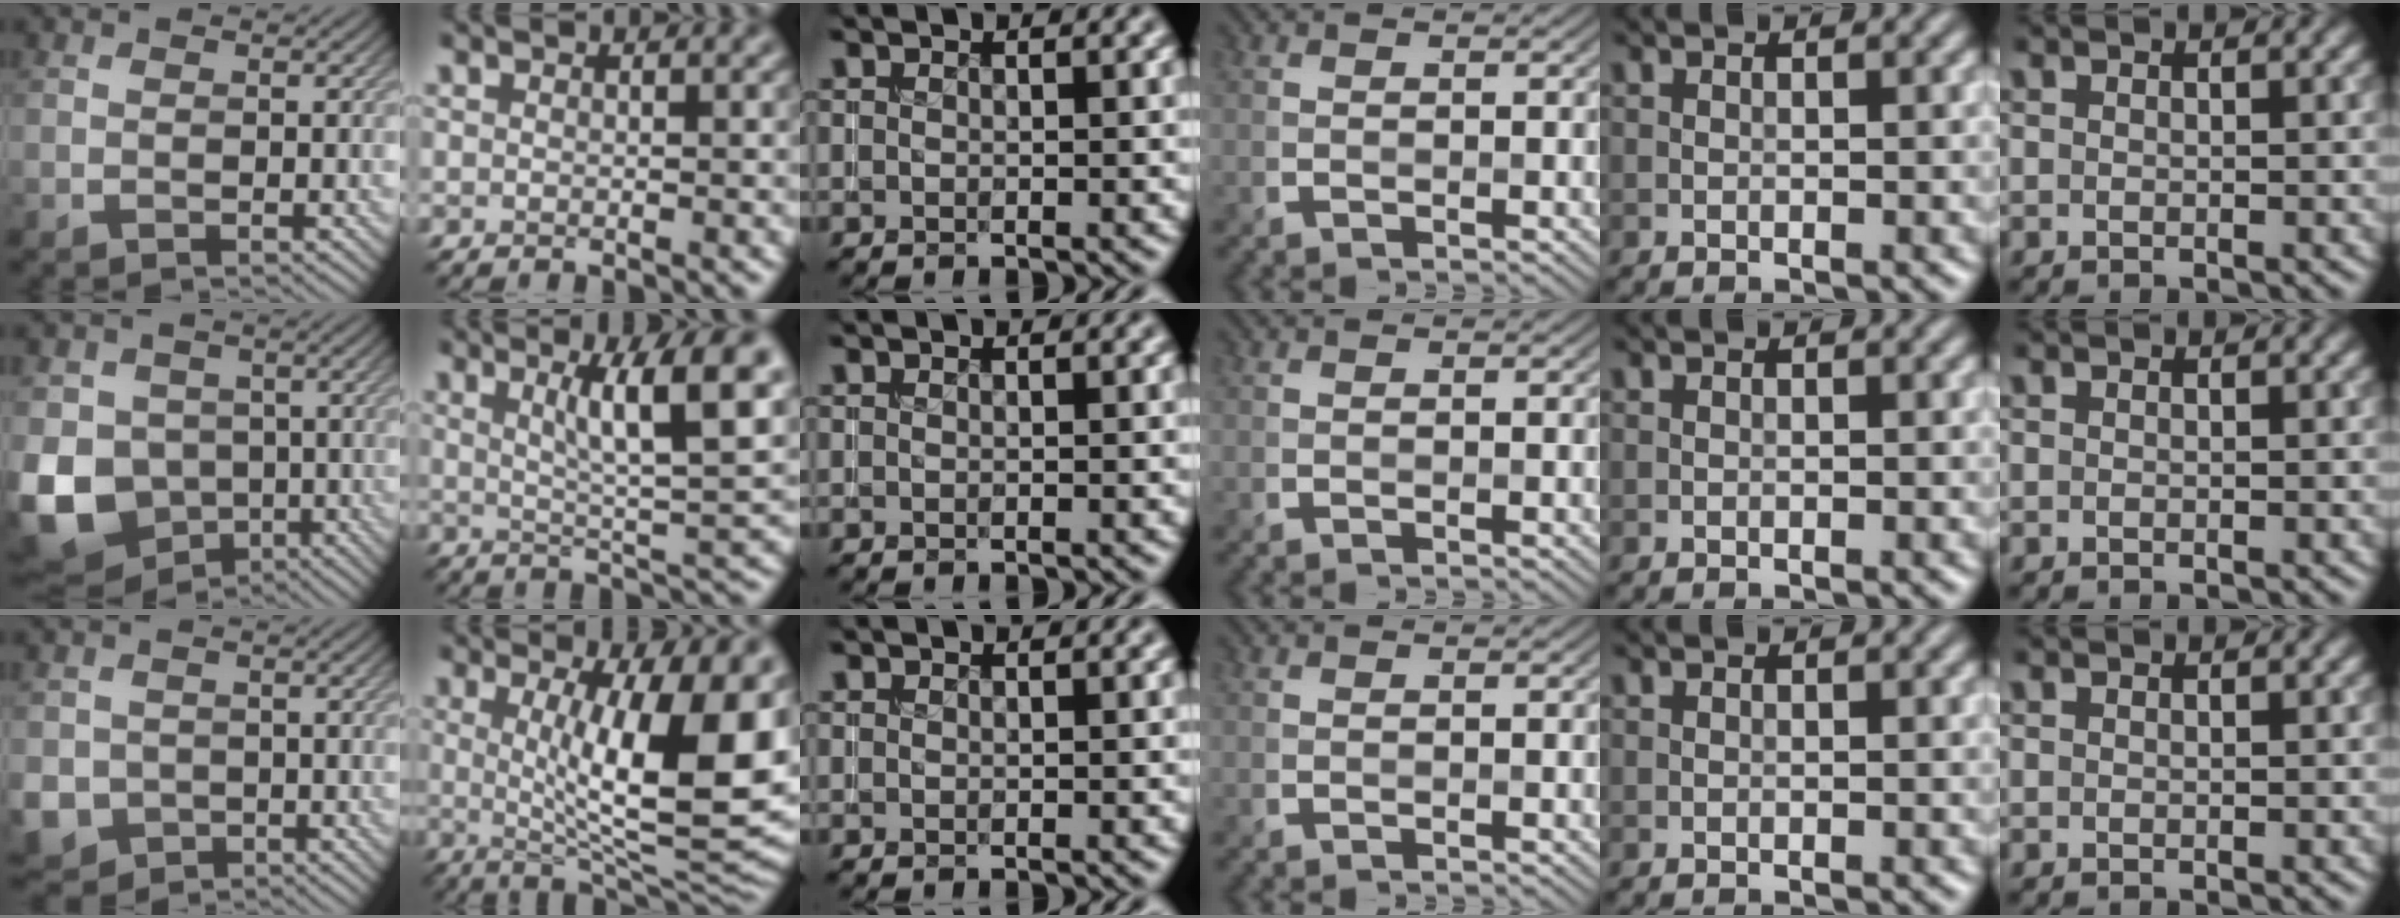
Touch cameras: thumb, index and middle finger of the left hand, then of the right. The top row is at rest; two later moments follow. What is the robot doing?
{"motion": "insert", "object": "coin"}